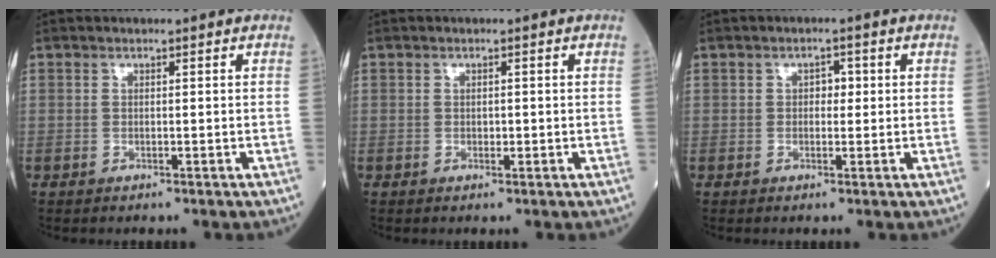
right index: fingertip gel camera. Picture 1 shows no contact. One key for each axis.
{"total": 0.6, "fx": -0.1, "fy": 0.4, "fz": 0.5, "tx": -0.008, "ty": 0.001, "tz": 0.000}
{"total": 1.7, "fx": 0.2, "fy": 1.1, "fz": 1.2, "tx": -0.012, "ty": 0.005, "tz": 0.000}